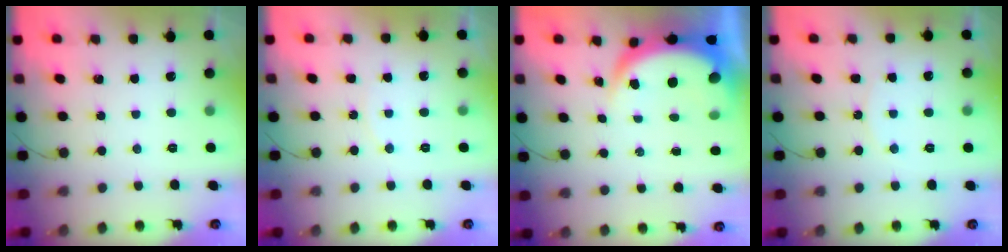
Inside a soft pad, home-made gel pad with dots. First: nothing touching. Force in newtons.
{"total": 5.6, "press": 5.6, "slide": 0.5}
{"total": 6.9, "press": 6.8, "slide": 0.8}
{"total": 6.2, "press": 6.2, "slide": 0.5}